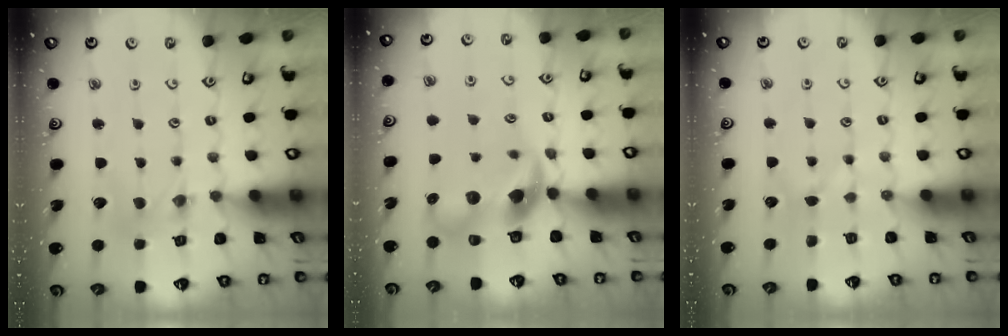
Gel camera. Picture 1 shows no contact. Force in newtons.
{"total": 11.6, "press": 11.5, "slide": 1.9}
{"total": 2.9, "press": 2.9, "slide": 0.5}